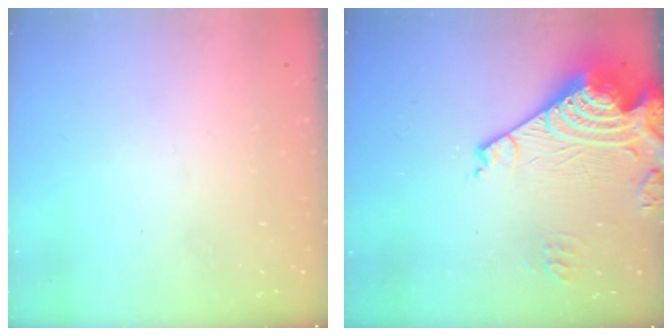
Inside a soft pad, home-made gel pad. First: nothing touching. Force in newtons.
{"total": 18.8, "press": 18.7, "slide": 2.2}